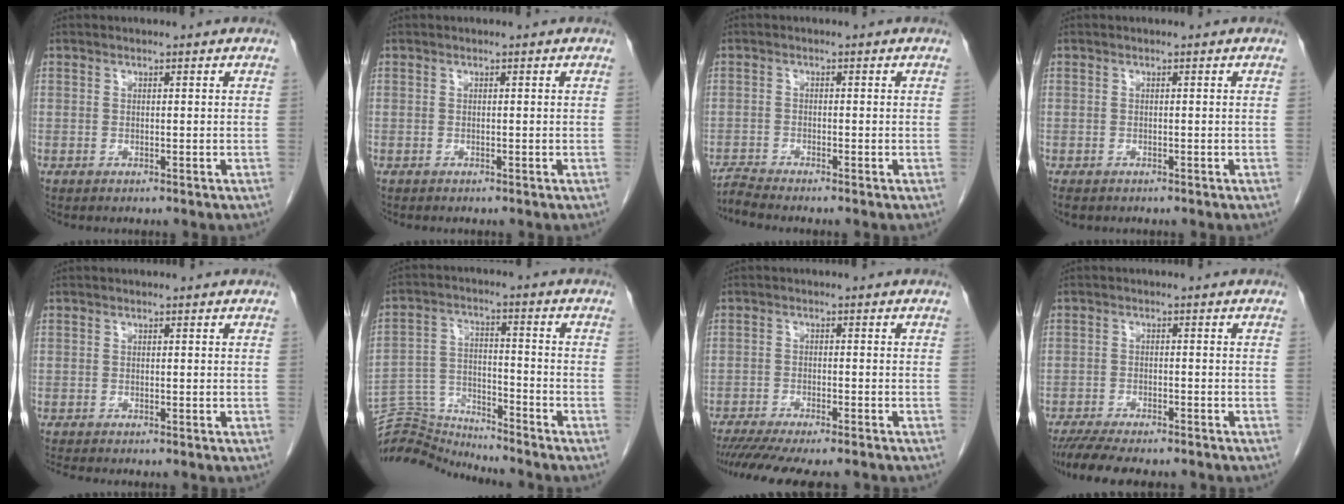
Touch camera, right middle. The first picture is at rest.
{"total": 0.0}
{"total": 2.4, "force": [-2.2, -1.0, 0.0], "torque": [-0.009, -0.016, -0.044]}
{"total": 2.0, "force": [-1.6, 0.9, 0.8], "torque": [-0.015, -0.005, -0.022]}
{"total": 1.0, "force": [-0.9, -0.5, 0.1], "torque": [-0.006, -0.004, -0.020]}
{"total": 10.2, "force": [-10.2, -0.5, -0.9], "torque": [0.006, 0.028, -0.189]}
{"total": 13.2, "force": [-11.4, 1.6, 6.4], "torque": [-0.097, -0.023, -0.165]}
{"total": 10.1, "force": [-8.7, 2.0, 4.7], "torque": [-0.066, -0.011, -0.133]}